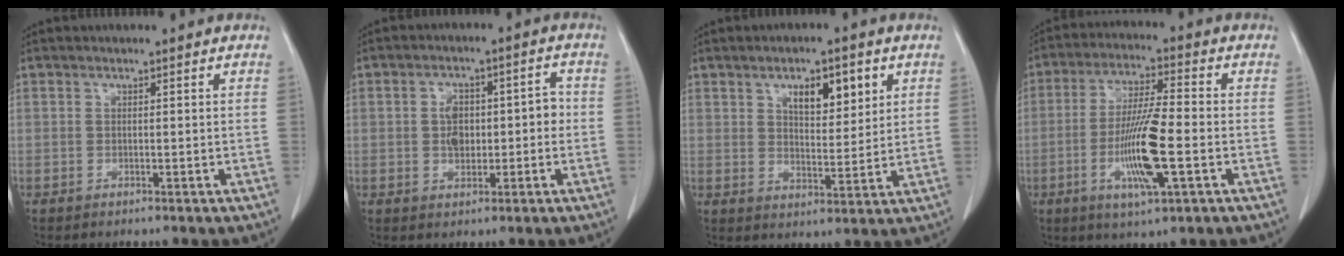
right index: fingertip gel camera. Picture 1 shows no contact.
{"total": 6.1, "force": [-0.4, 3.8, 4.7], "torque": [-0.073, 0.027, -0.002]}
{"total": 7.3, "force": [3.5, 3.0, 5.7], "torque": [-0.087, 0.002, 0.058]}
{"total": 11.4, "force": [-3.1, 1.0, 10.9], "torque": [-0.210, -0.010, -0.060]}